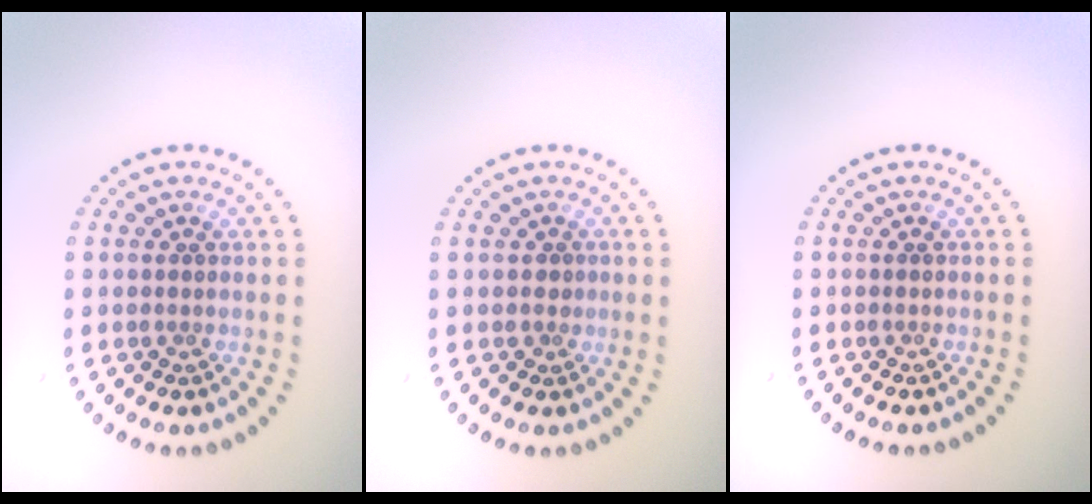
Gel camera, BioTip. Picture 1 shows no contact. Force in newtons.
{"total": 0.8, "press": 0.4, "slide": 0.6}
{"total": 0.0}